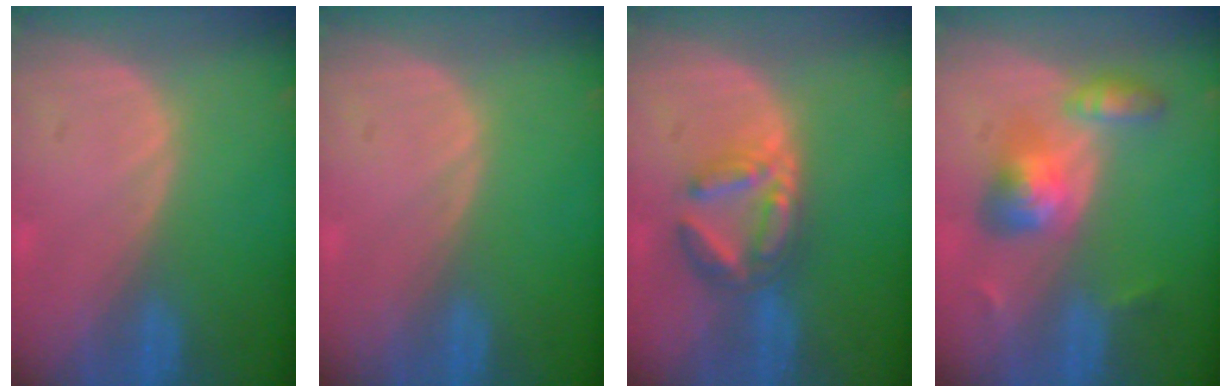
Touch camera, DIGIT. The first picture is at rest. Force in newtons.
{"total": 0.0}
{"total": 6.5, "press": 5.9, "slide": 2.8}
{"total": 5.7, "press": 5.7, "slide": 0.5}